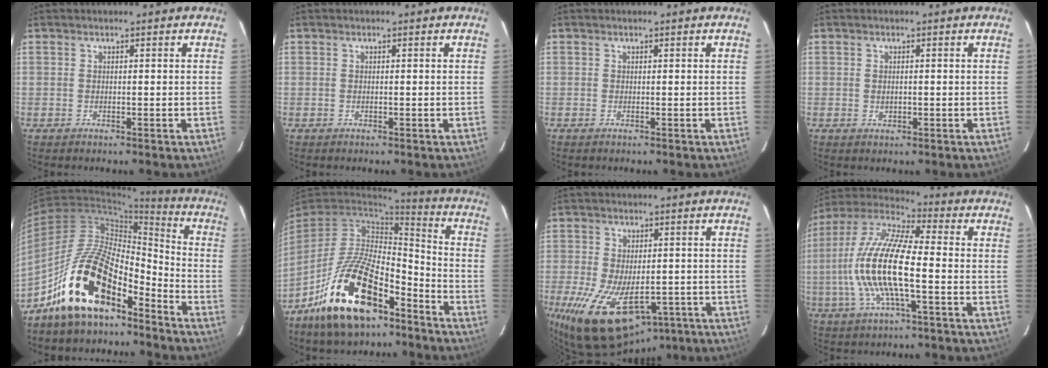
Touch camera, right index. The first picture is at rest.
{"total": 0.0}
{"total": 0.0}
{"total": 1.2, "force": [0.0, 0.9, 0.8], "torque": [-0.012, 0.000, 0.001]}
{"total": 18.3, "force": [-12.4, 7.6, 11.2], "torque": [-0.212, 0.025, -0.224]}
{"total": 20.3, "force": [-12.0, 9.1, 13.5], "torque": [-0.258, 0.004, -0.205]}
{"total": 18.7, "force": [-8.6, 10.1, 13.2], "torque": [-0.274, -0.038, -0.123]}
{"total": 17.7, "force": [-2.6, 4.6, 16.9], "torque": [-0.332, -0.002, -0.058]}